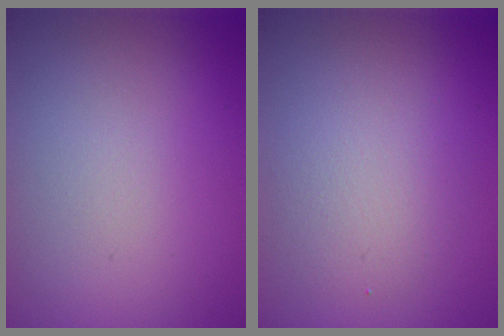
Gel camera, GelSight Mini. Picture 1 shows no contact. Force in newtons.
{"total": 2.9, "press": 2.9, "slide": 0.1}